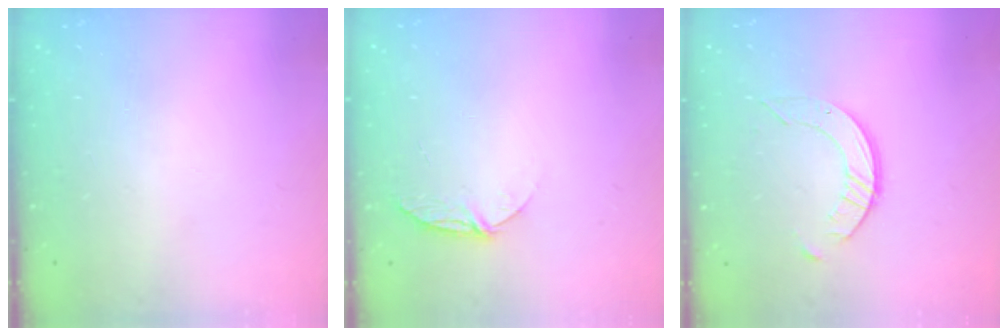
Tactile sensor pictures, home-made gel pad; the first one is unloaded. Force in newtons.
{"total": 6.1, "press": 6.1, "slide": 0.7}
{"total": 4.4, "press": 4.3, "slide": 0.5}